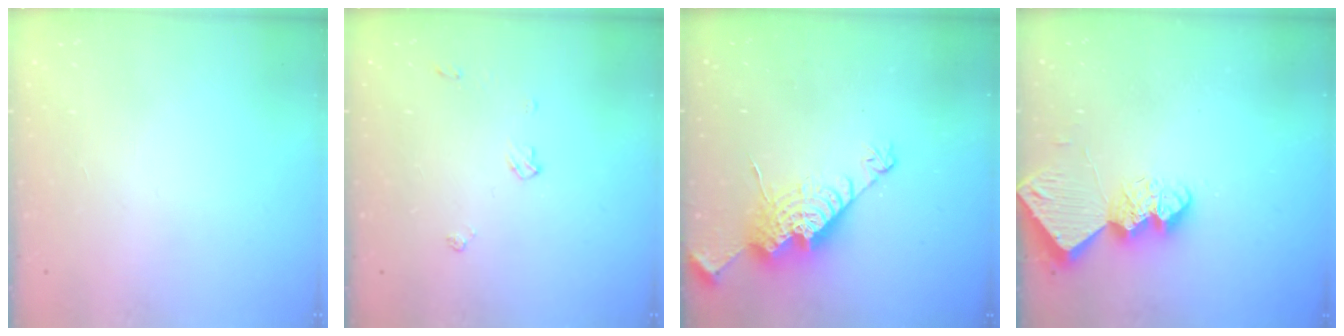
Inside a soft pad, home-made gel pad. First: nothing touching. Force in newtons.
{"total": 4.7, "press": 4.7, "slide": 0.7}
{"total": 14.7, "press": 14.7, "slide": 1.2}
{"total": 11.5, "press": 11.5, "slide": 1.0}